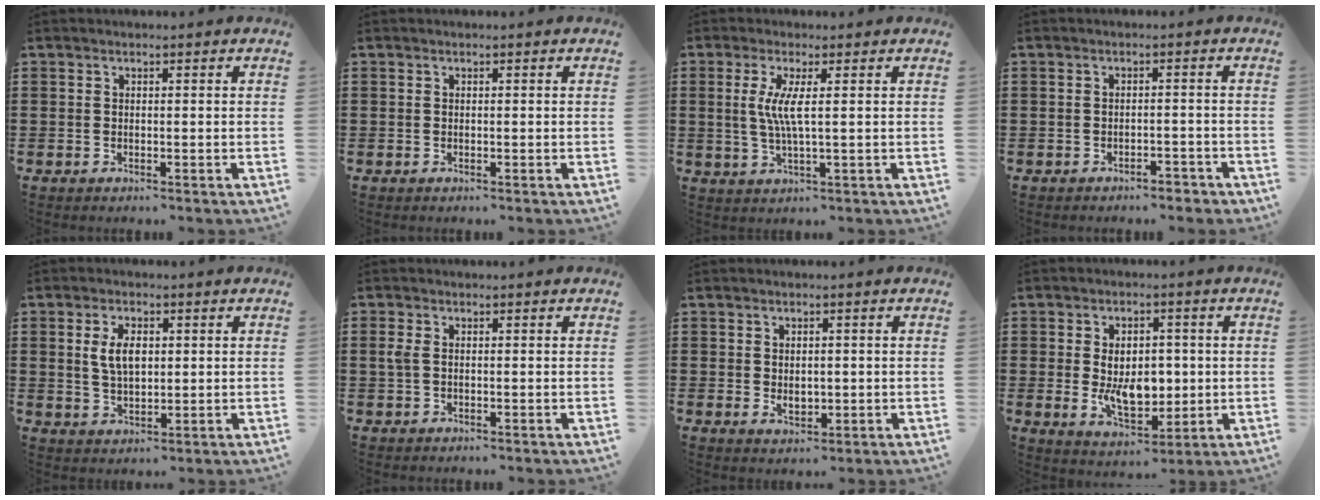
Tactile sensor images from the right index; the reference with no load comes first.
{"total": 0.0}
{"total": 4.8, "force": [0.6, 0.2, 4.8], "torque": [-0.107, -0.013, 0.004]}
{"total": 1.9, "force": [-1.8, 0.4, 0.4], "torque": [-0.015, 0.001, -0.038]}
{"total": 4.9, "force": [0.9, 2.6, 4.1], "torque": [-0.078, 0.007, 0.013]}
{"total": 2.0, "force": [0.2, 1.1, 1.7], "torque": [-0.051, -0.001, -0.002]}
{"total": 2.3, "force": [0.1, 1.6, 1.6], "torque": [-0.025, 0.003, 0.001]}
{"total": 8.2, "force": [-0.2, 5.2, 6.4], "torque": [-0.107, 0.002, -0.008]}